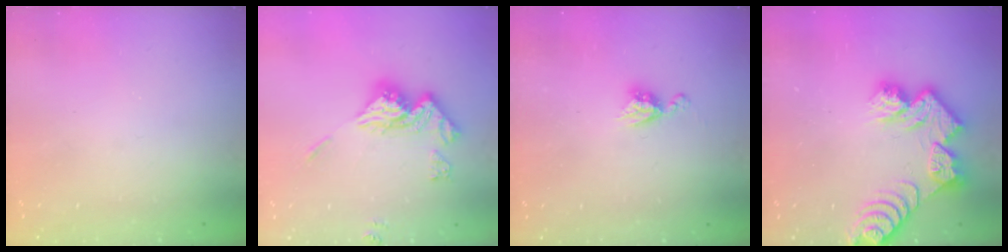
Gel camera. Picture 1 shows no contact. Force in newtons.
{"total": 15.2, "press": 15.2, "slide": 1.5}
{"total": 5.3, "press": 5.3, "slide": 0.5}
{"total": 12.5, "press": 12.5, "slide": 1.1}